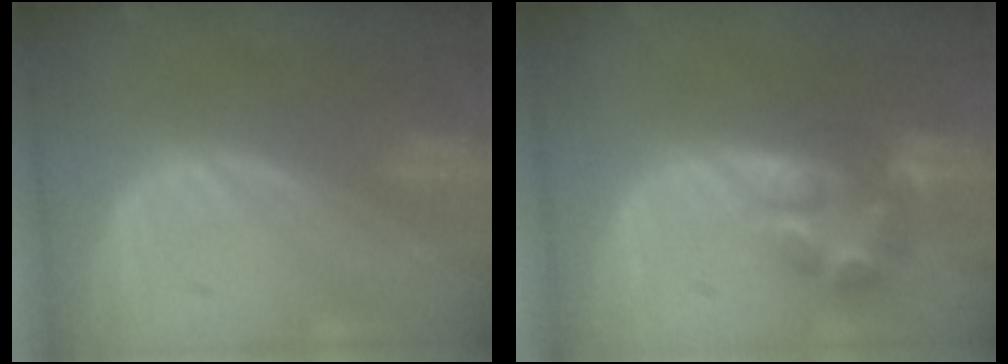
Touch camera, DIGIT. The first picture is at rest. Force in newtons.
{"total": 6.9, "press": 5.9, "slide": 3.6}